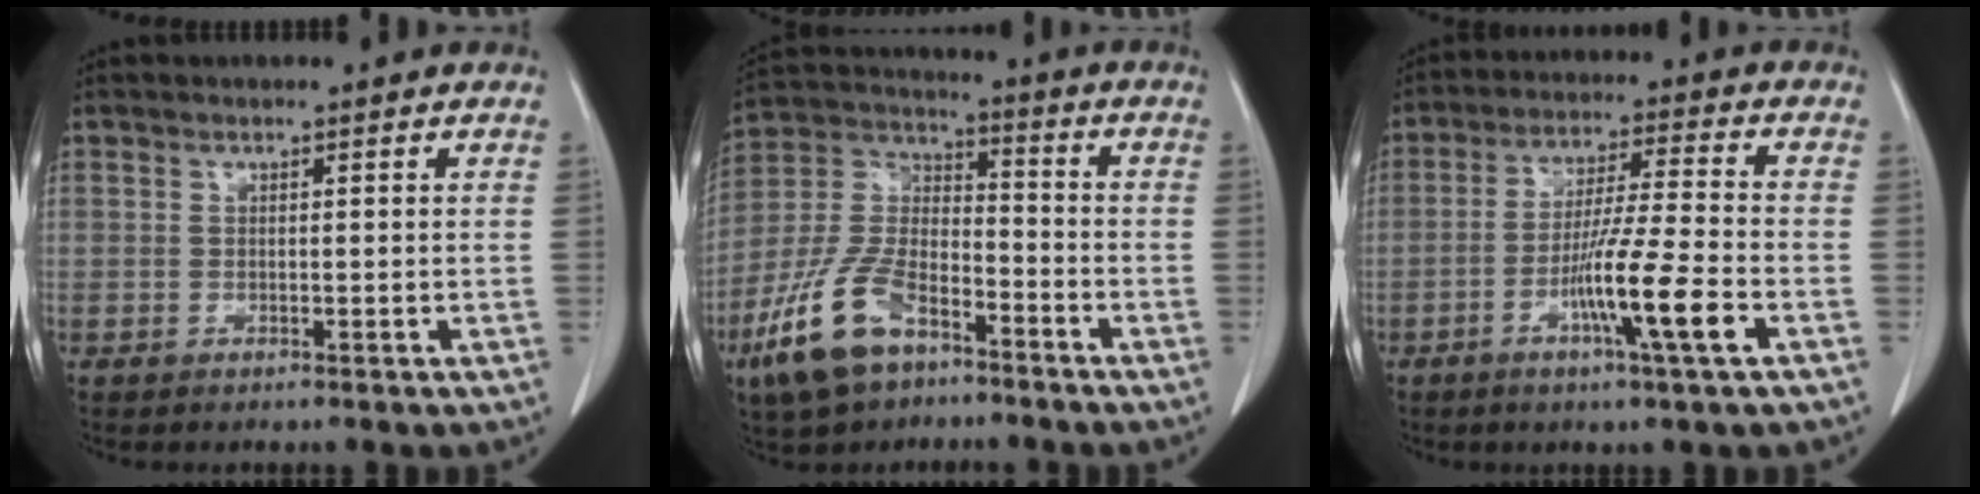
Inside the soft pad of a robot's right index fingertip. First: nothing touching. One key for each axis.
{"total": 14.0, "fx": -8.3, "fy": 6.5, "fz": 9.2, "tx": -0.207, "ty": -0.004, "tz": -0.162}
{"total": 10.8, "fx": -4.1, "fy": -0.7, "fz": 9.9, "tx": -0.180, "ty": -0.015, "tz": -0.077}